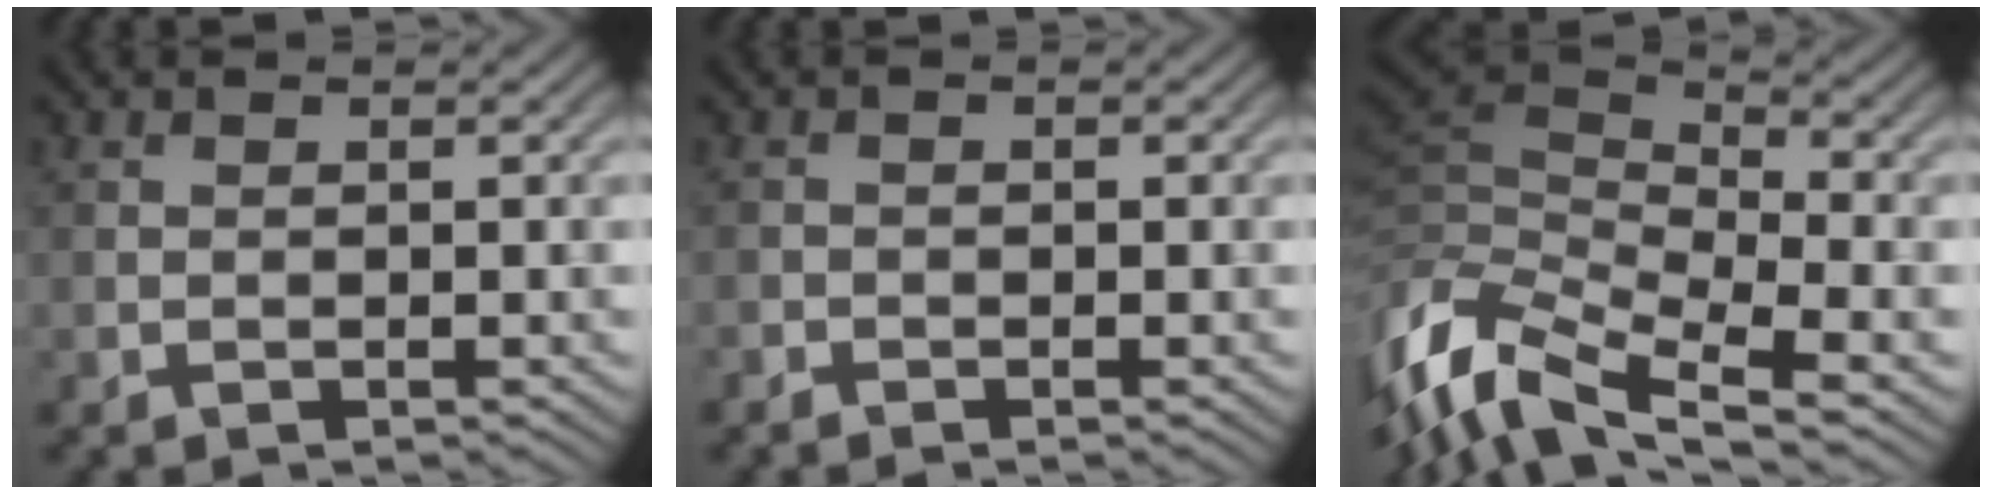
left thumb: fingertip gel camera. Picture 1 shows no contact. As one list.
[{"total": 0.9, "force": [-0.8, 0.5, 0.1], "torque": [-0.003, -0.002, -0.018]}, {"total": 12.9, "force": [-5.4, 5.6, 10.3], "torque": [-0.260, -0.004, -0.105]}]